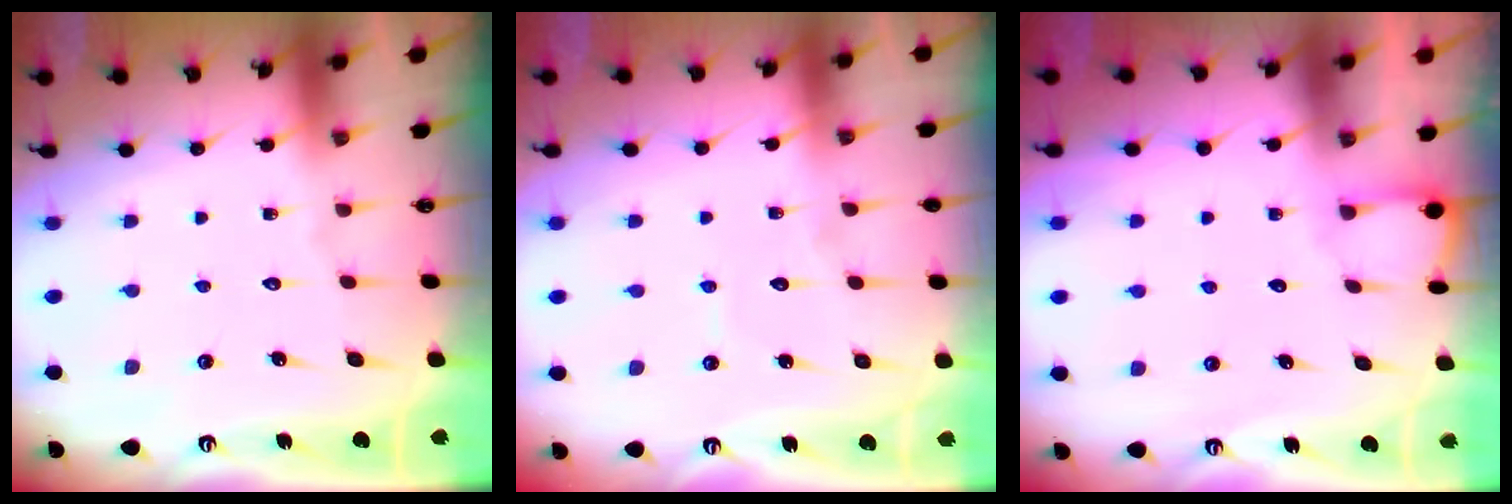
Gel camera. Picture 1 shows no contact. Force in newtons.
{"total": 4.5, "press": 4.5, "slide": 0.3}
{"total": 2.0, "press": 2.0, "slide": 0.2}